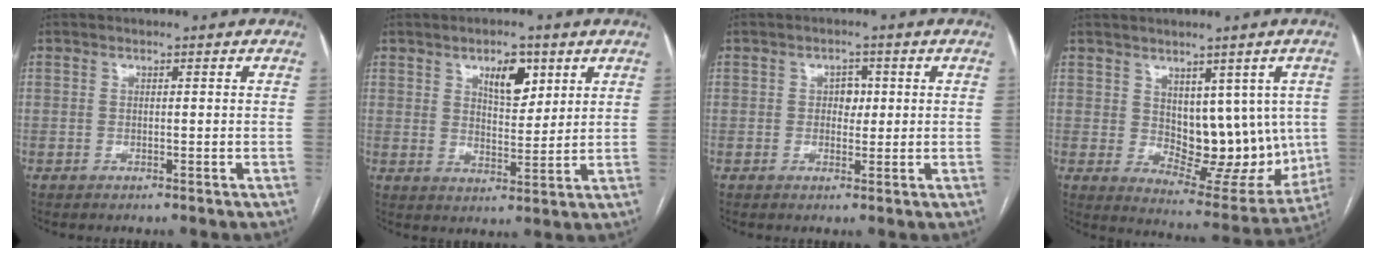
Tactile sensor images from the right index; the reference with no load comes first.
{"total": 6.4, "force": [3.3, 2.7, 4.7], "torque": [-0.075, 0.000, 0.057]}
{"total": 2.4, "force": [0.3, 1.7, 1.7], "torque": [-0.018, 0.005, 0.005]}
{"total": 12.5, "force": [1.3, 7.3, 10.1], "torque": [-0.112, 0.003, 0.042]}